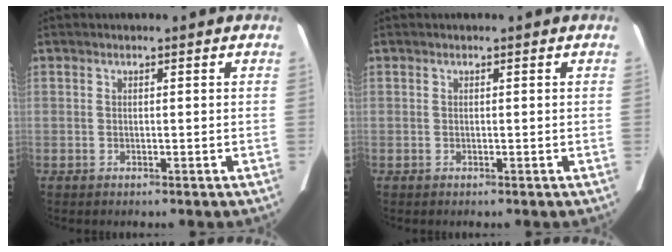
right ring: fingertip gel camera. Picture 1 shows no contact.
{"total": 0.0}